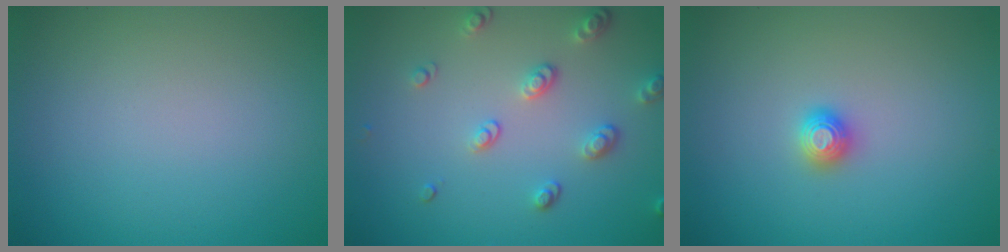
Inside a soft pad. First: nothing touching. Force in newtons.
{"total": 2.6, "press": 2.4, "slide": 0.9}
{"total": 1.1, "press": 1.1, "slide": 0.0}